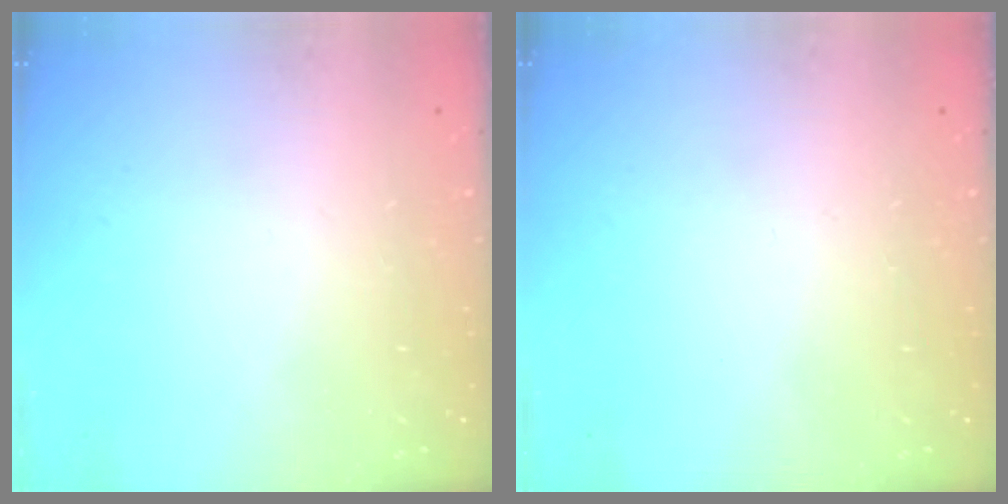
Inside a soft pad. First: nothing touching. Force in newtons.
{"total": 0.0}